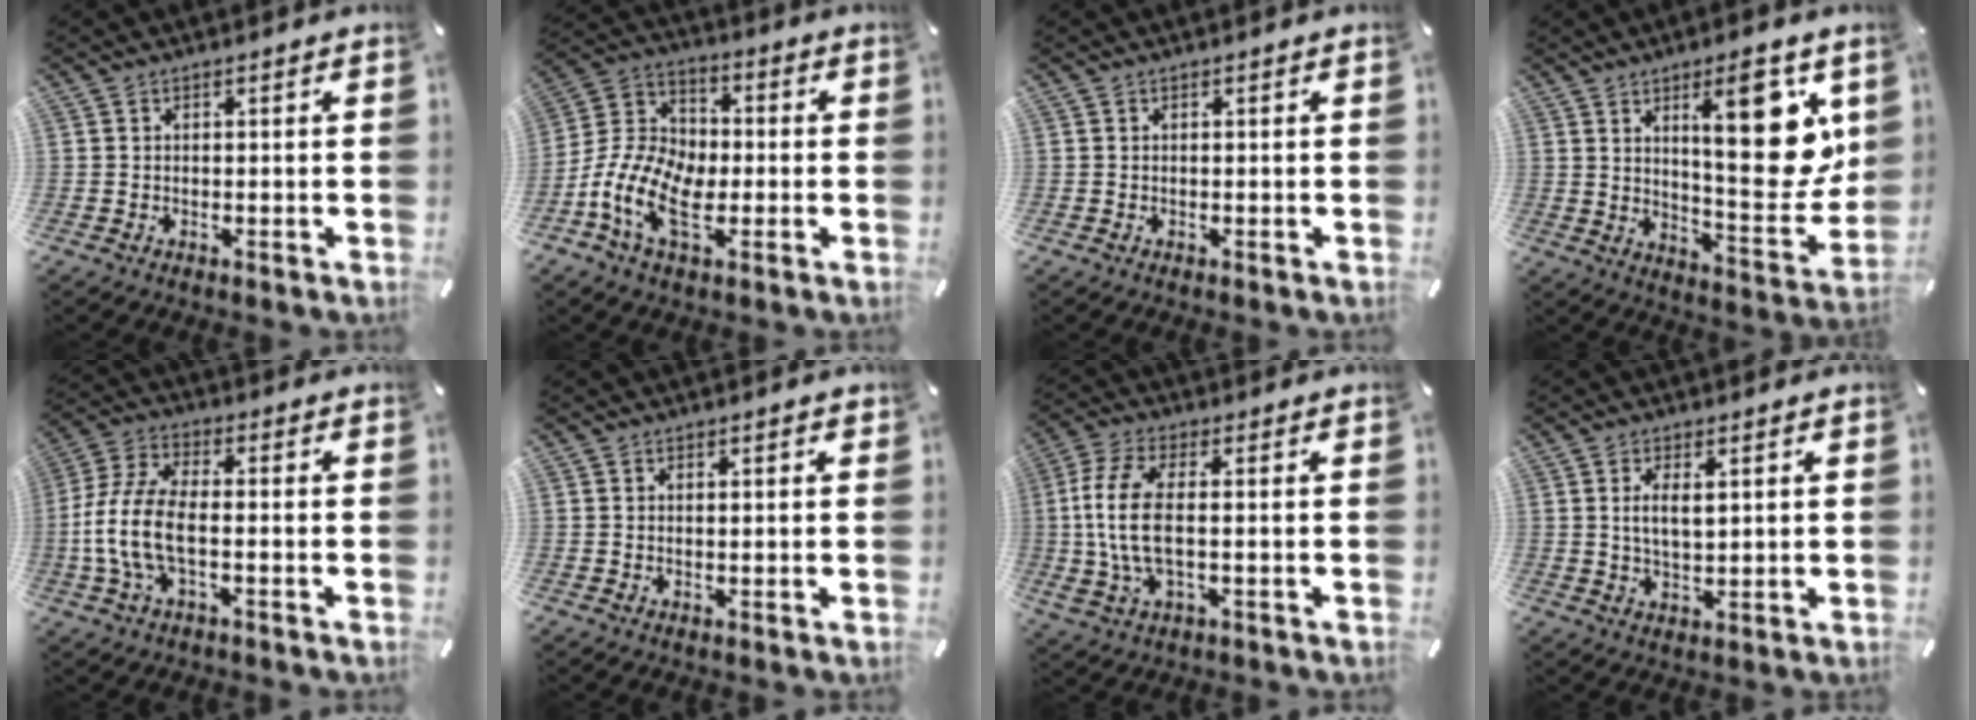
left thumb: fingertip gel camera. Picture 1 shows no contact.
{"total": 12.7, "force": [-4.9, 8.3, 8.2], "torque": [-0.189, 0.013, -0.091]}
{"total": 0.0}
{"total": 20.4, "force": [8.1, 7.3, 17.2], "torque": [-0.223, -0.045, 0.119]}
{"total": 10.8, "force": [-2.4, 5.3, 9.1], "torque": [-0.208, -0.009, -0.045]}
{"total": 0.6, "force": [0.4, 0.3, 0.3], "torque": [0.001, -0.001, 0.006]}
{"total": 11.1, "force": [0.4, 4.5, 10.2], "torque": [-0.225, -0.014, 0.004]}
{"total": 5.1, "force": [1.3, 2.2, 4.4], "torque": [-0.076, -0.001, 0.018]}